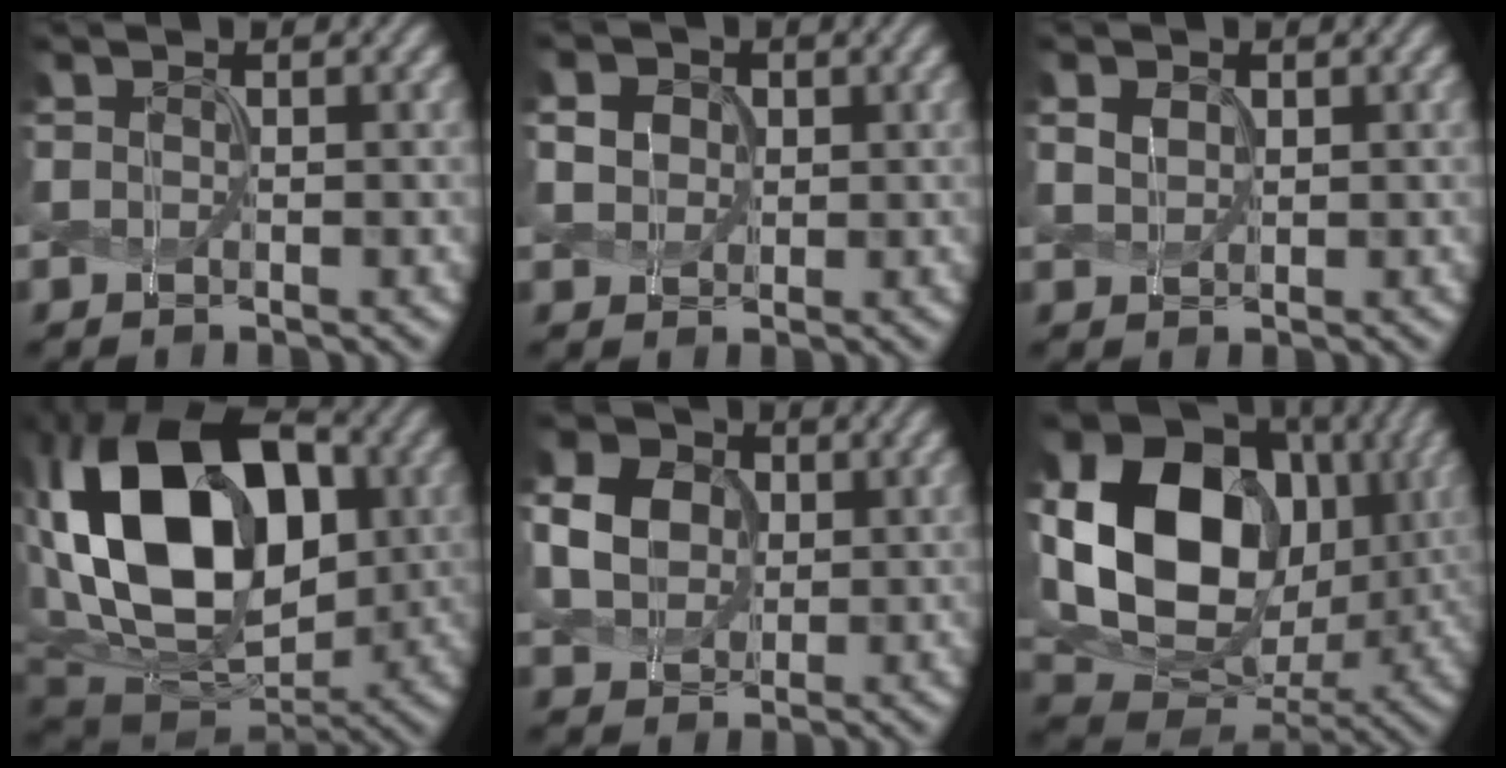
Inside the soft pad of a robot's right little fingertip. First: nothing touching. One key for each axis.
{"total": 3.5, "fx": 1.2, "fy": 2.9, "fz": 1.5, "tx": -0.055, "ty": 0.011, "tz": 0.017}
{"total": 0.8, "fx": 0.2, "fy": 0.7, "fz": 0.3, "tx": -0.019, "ty": 0.002, "tz": 0.015}
{"total": 17.9, "fx": 2.5, "fy": 12.2, "fz": 12.8, "tx": -0.250, "ty": 0.018, "tz": 0.044}
{"total": 5.8, "fx": 0.9, "fy": 4.9, "fz": 3.0, "tx": -0.101, "ty": 0.018, "tz": 0.012}
{"total": 17.9, "fx": 2.1, "fy": 14.0, "fz": 11.0, "tx": -0.228, "ty": 0.005, "tz": 0.045}